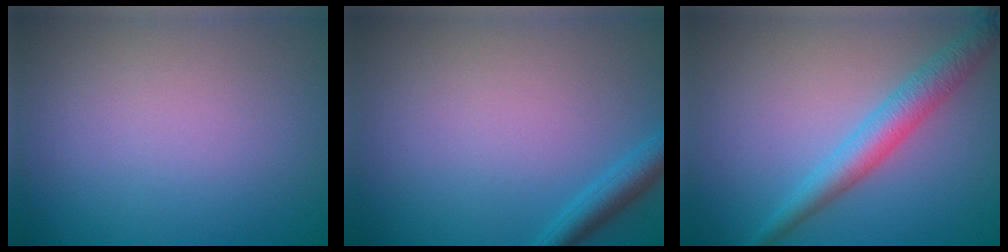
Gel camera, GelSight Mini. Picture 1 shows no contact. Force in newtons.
{"total": 2.4, "press": 2.4, "slide": 0.2}
{"total": 3.6, "press": 3.6, "slide": 0.1}